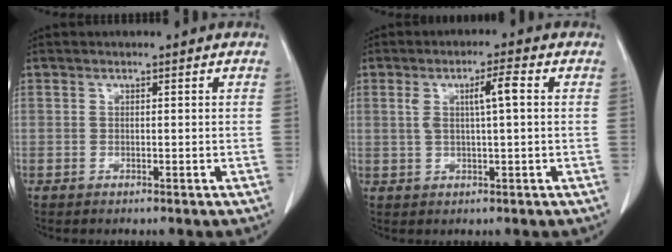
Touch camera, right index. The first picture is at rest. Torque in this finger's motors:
{"motor_torque": [0.13, 0.07, 0.12, 0.04]}